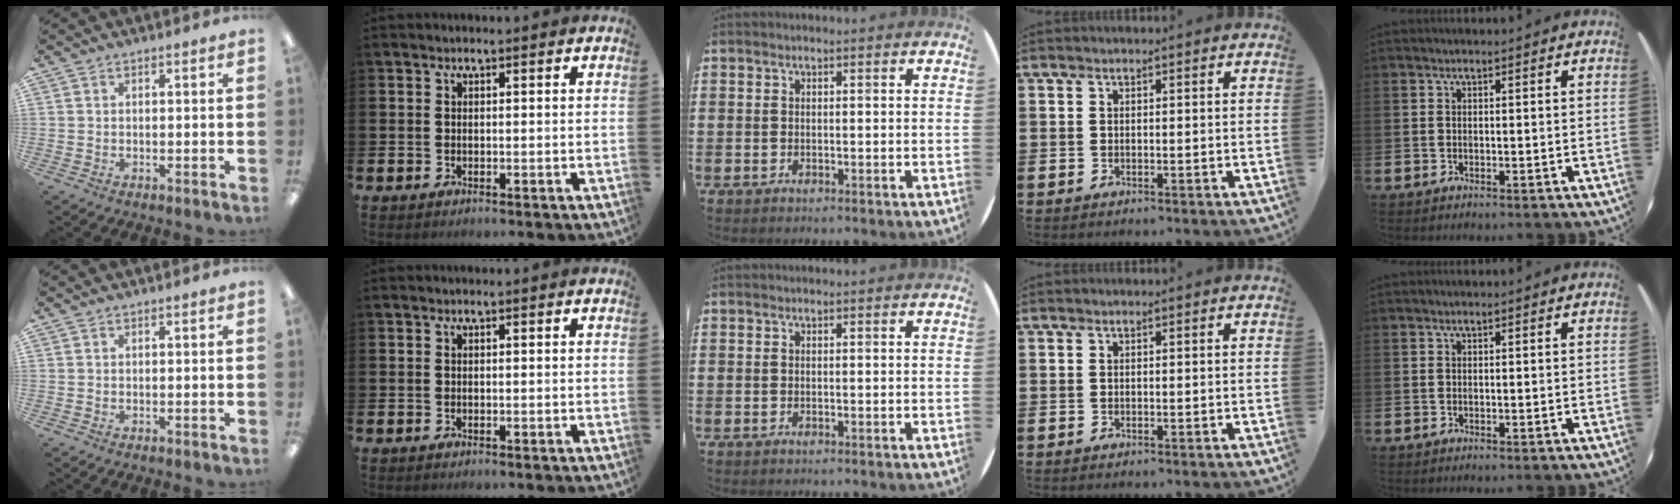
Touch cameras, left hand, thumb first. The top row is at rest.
{}